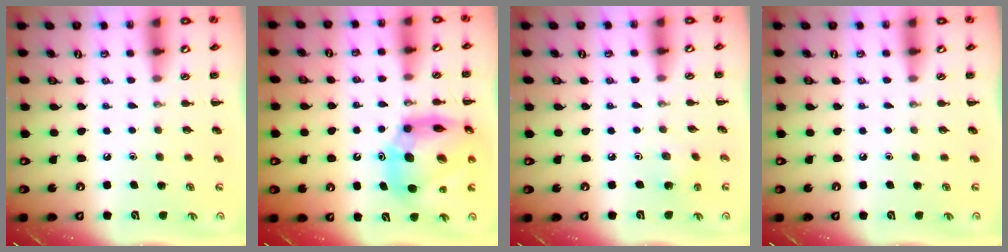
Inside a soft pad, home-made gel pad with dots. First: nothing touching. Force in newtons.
{"total": 16.2, "press": 15.6, "slide": 4.5}
{"total": 1.5, "press": 1.4, "slide": 0.5}
{"total": 0.0}